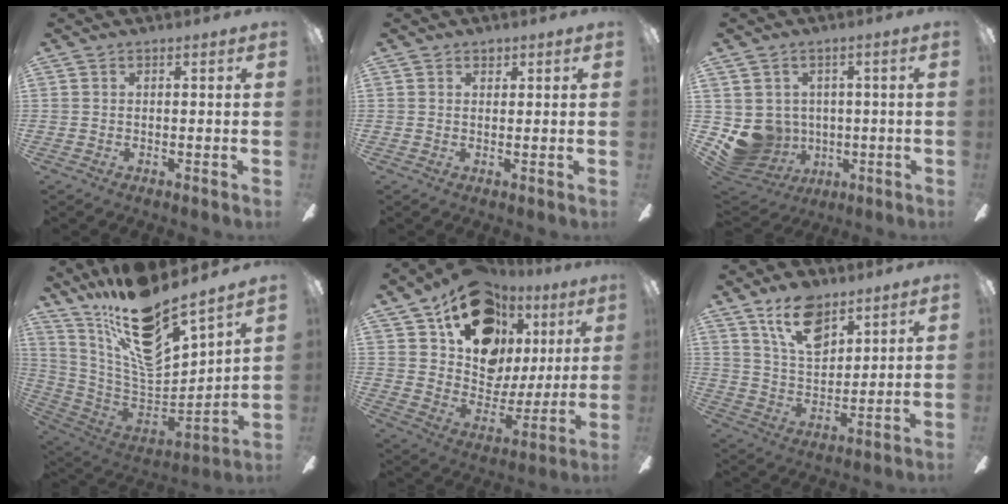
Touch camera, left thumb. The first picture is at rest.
{"total": 1.2, "force": [0.9, 0.8, 0.3], "torque": [0.001, -0.001, 0.015]}
{"total": 8.6, "force": [-1.0, 8.2, 2.3], "torque": [-0.088, -0.003, -0.012]}
{"total": 19.9, "force": [14.7, 5.8, 12.1], "torque": [-0.218, -0.109, 0.252]}
{"total": 19.9, "force": [11.4, 13.6, 9.0], "torque": [-0.149, -0.060, 0.216]}
{"total": 13.1, "force": [8.5, 6.9, 7.2], "torque": [-0.120, -0.031, 0.154]}